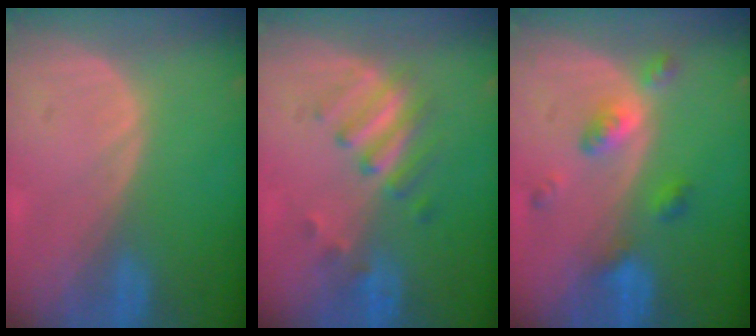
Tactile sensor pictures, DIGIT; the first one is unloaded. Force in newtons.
{"total": 5.1, "press": 5.0, "slide": 1.0}
{"total": 5.1, "press": 4.6, "slide": 2.2}